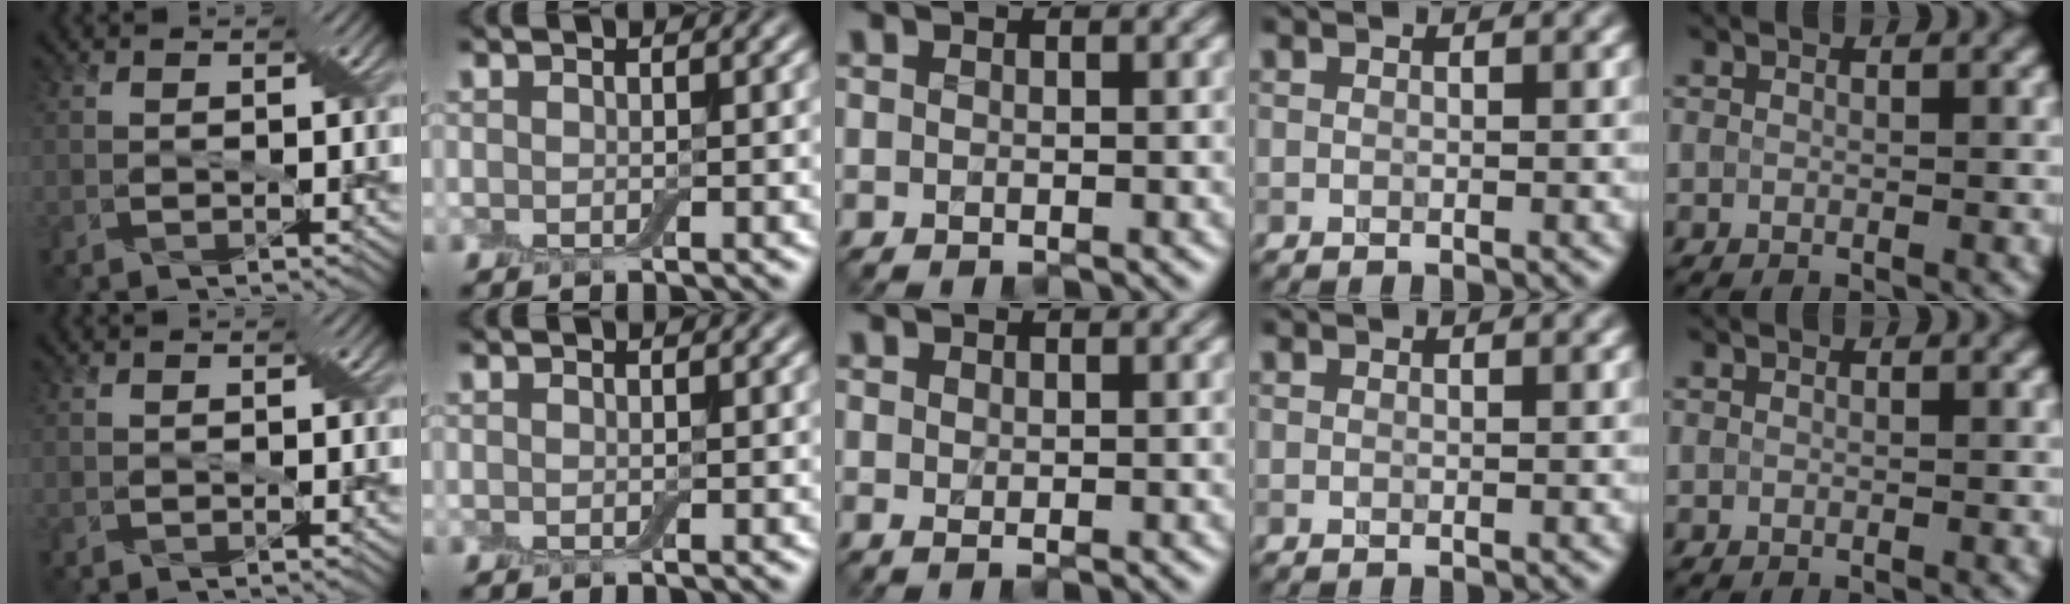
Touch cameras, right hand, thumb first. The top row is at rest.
{}